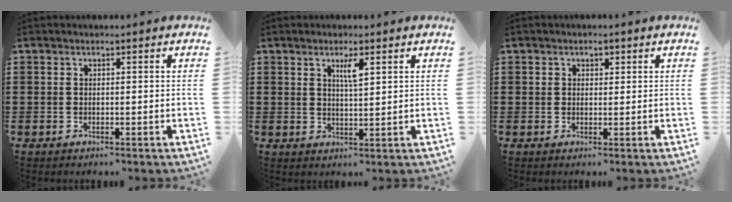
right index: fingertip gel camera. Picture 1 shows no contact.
{"total": 3.0, "force": [1.5, 0.5, 2.5], "torque": [-0.046, 0.000, 0.023]}
{"total": 1.4, "force": [0.6, 1.1, 0.6], "torque": [-0.014, 0.008, 0.009]}